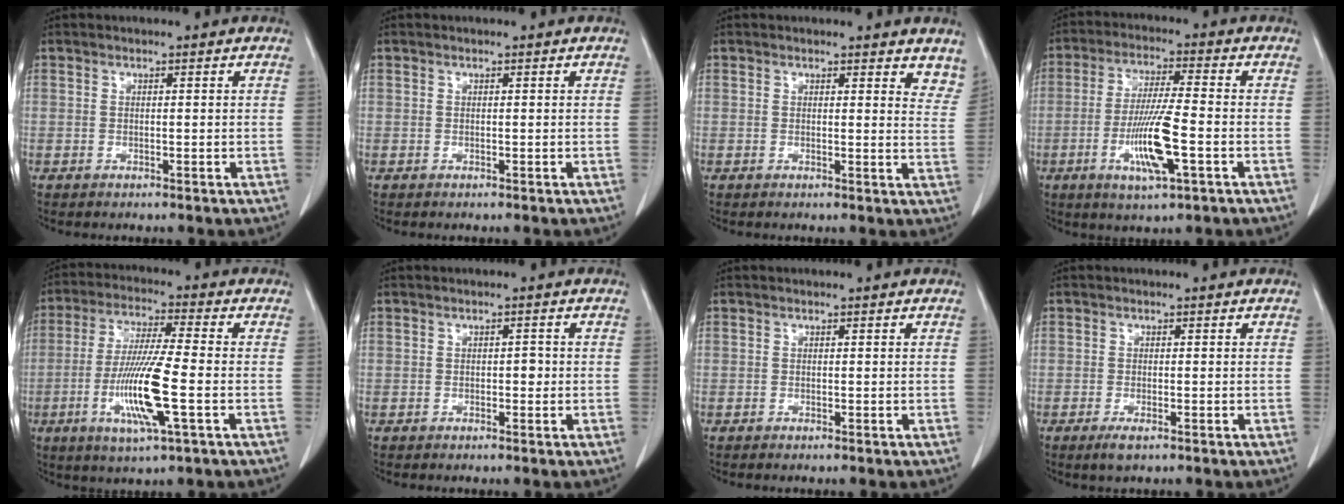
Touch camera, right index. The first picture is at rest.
{"total": 0.0}
{"total": 7.0, "force": [6.2, 2.4, 2.1], "torque": [0.003, -0.021, 0.047]}
{"total": 10.4, "force": [-3.3, 0.7, 9.9], "torque": [-0.190, -0.012, -0.060]}
{"total": 12.4, "force": [-3.3, 0.3, 11.9], "torque": [-0.239, -0.016, -0.066]}
{"total": 1.2, "force": [-0.2, 0.7, 1.0], "torque": [-0.009, 0.004, -0.003]}
{"total": 0.0}
{"total": 1.9, "force": [-1.1, 0.4, 1.5], "torque": [-0.030, -0.004, -0.017]}